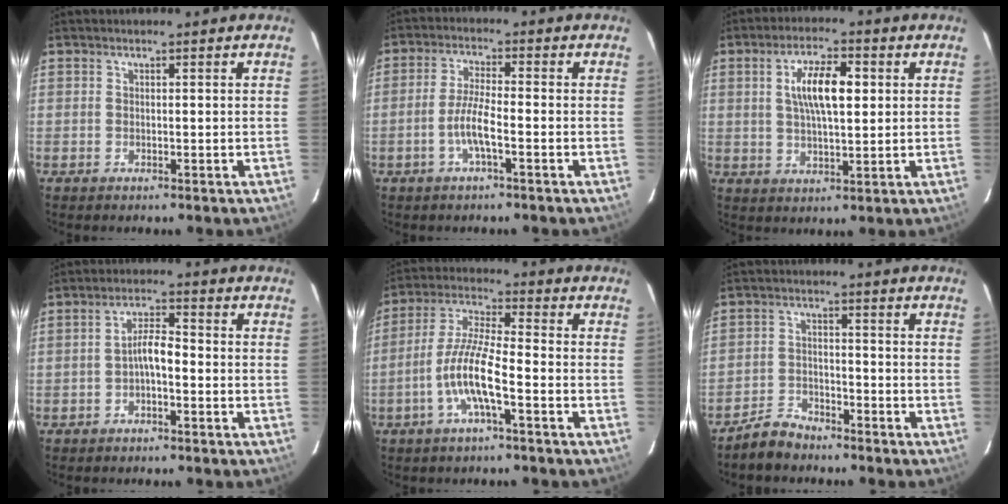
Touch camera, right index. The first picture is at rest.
{"total": 5.4, "force": [-2.2, 0.5, 4.9], "torque": [-0.103, 0.002, -0.044]}
{"total": 8.9, "force": [2.1, 3.1, 8.1], "torque": [-0.146, 0.010, 0.038]}
{"total": 3.7, "force": [-1.5, 1.1, 3.2], "torque": [-0.063, 0.013, -0.026]}
{"total": 9.8, "force": [-3.9, 1.1, 8.9], "torque": [-0.192, 0.003, -0.077]}
{"total": 5.1, "force": [-4.4, 2.3, 0.8], "torque": [-0.031, 0.013, -0.080]}